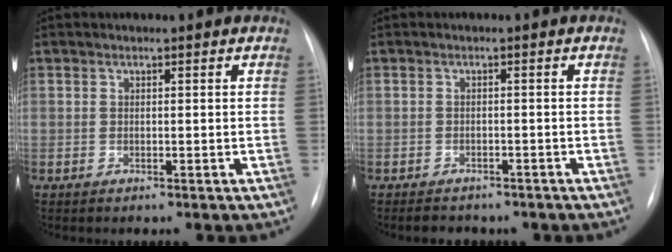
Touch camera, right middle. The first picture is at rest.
{"total": 4.8, "force": [-3.9, 2.3, 1.6], "torque": [-0.026, 0.000, -0.038]}